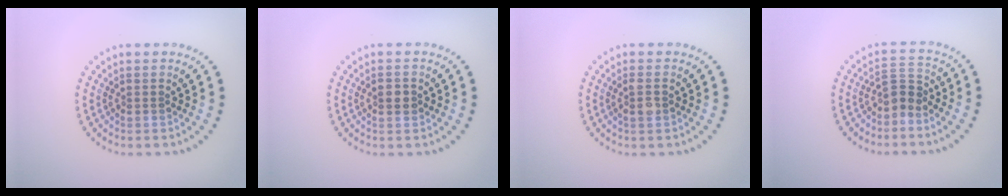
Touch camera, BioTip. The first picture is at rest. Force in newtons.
{"total": 1.7, "press": 1.7, "slide": 0.1}
{"total": 1.4, "press": 1.3, "slide": 0.5}
{"total": 2.2, "press": 1.6, "slide": 1.6}